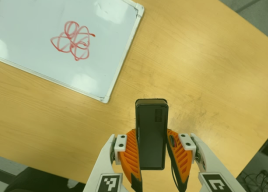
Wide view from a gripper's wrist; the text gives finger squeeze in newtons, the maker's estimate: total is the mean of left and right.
{"total": 4.6, "left": 3.3, "right": 5.9}